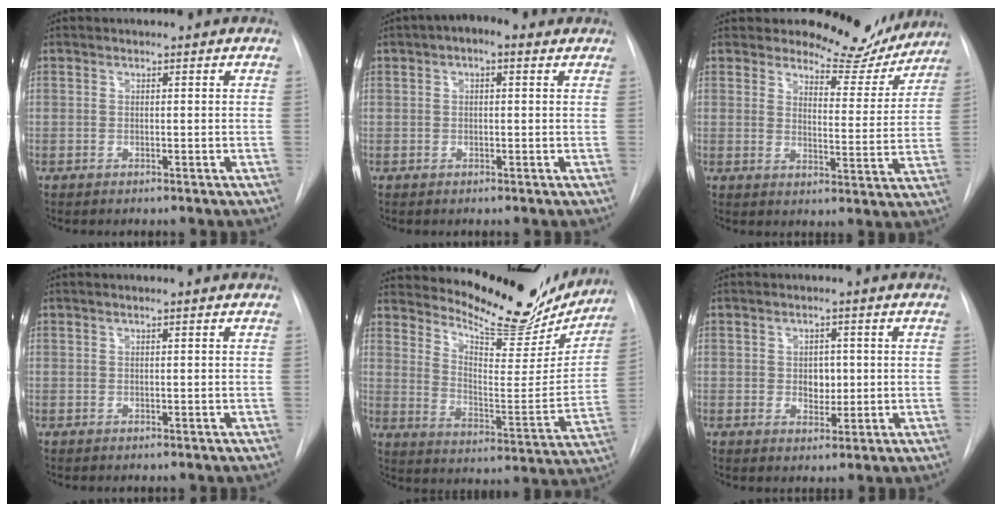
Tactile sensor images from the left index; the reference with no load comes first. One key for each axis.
{"total": 4.1, "fx": 2.2, "fy": 1.6, "fz": 3.0, "tx": -0.054, "ty": 0.027, "tz": 0.029}
{"total": 10.4, "fx": 9.8, "fy": 3.4, "fz": 1.3, "tx": -0.002, "ty": -0.034, "tz": 0.115}
{"total": 0.8, "fx": 0.5, "fy": -0.1, "fz": 0.6, "tx": -0.015, "ty": 0.003, "tz": 0.011}
{"total": 20.7, "fx": 18.7, "fy": 5.4, "fz": 7.0, "tx": -0.104, "ty": -0.048, "tz": 0.255}
{"total": 3.2, "fx": 0.3, "fy": 2.3, "fz": 2.2, "tx": -0.029, "ty": -0.001, "tz": 0.010}